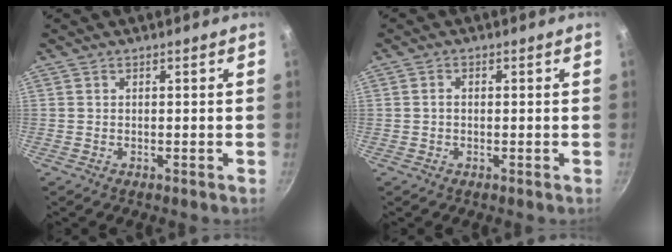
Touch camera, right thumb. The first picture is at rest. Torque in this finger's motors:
{"motor_torque": [-0.32, -0.22, 0.07, 0.01, 0.09]}